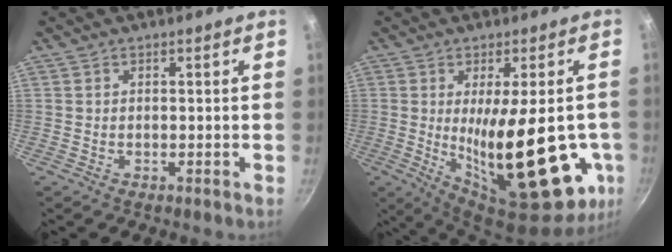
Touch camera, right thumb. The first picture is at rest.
{"total": 26.0, "force": [-4.0, 9.5, 23.9], "torque": [-0.327, -0.034, -0.033]}